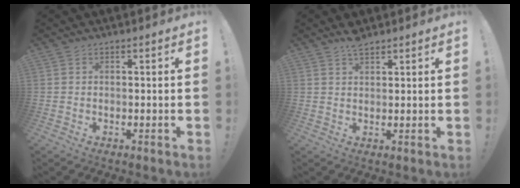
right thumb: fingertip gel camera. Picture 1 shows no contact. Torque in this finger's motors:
{"motor_torque": [-0.05, 0.67, 0.18, -0.40, 0.04]}